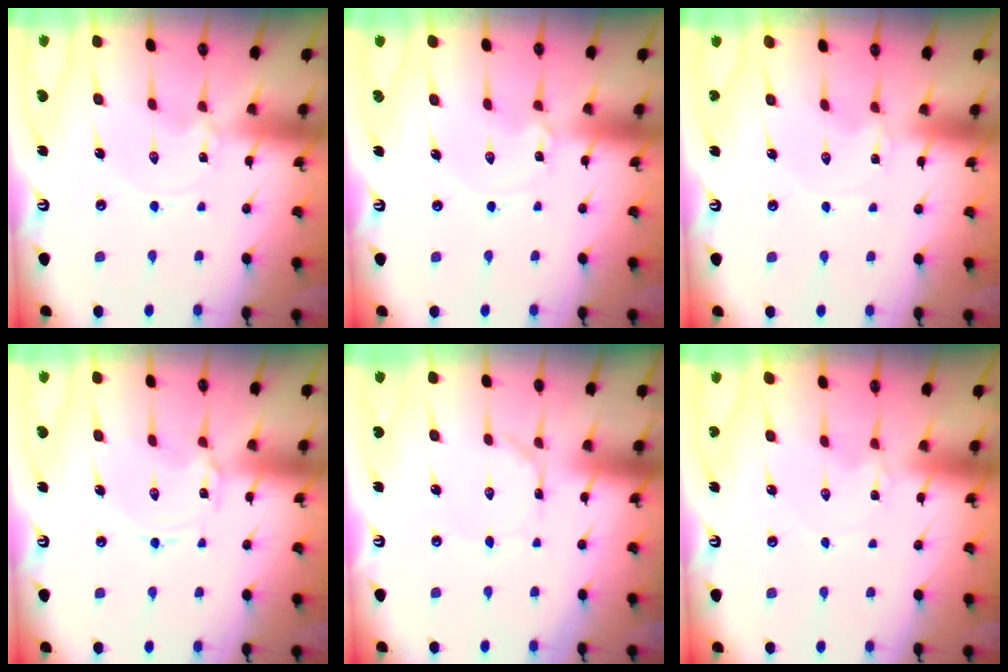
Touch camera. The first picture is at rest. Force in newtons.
{"total": 1.6, "press": 1.6, "slide": 0.1}
{"total": 1.1, "press": 1.1, "slide": 0.2}
{"total": 2.2, "press": 2.2, "slide": 0.3}
{"total": 1.5, "press": 1.5, "slide": 0.1}
{"total": 1.8, "press": 1.8, "slide": 0.3}